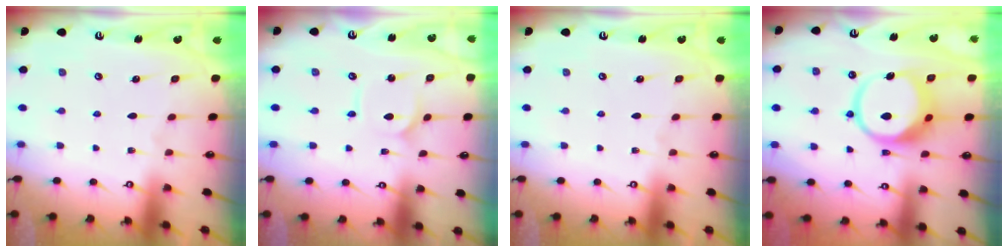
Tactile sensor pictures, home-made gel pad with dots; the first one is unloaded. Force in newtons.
{"total": 2.4, "press": 2.4, "slide": 0.3}
{"total": 0.0}
{"total": 11.6, "press": 11.5, "slide": 1.3}